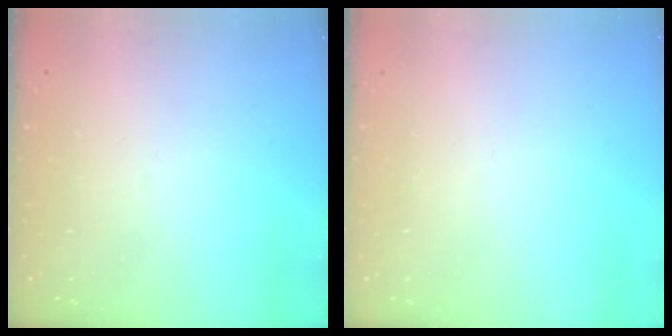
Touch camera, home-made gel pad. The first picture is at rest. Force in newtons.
{"total": 1.5, "press": 1.5, "slide": 0.1}